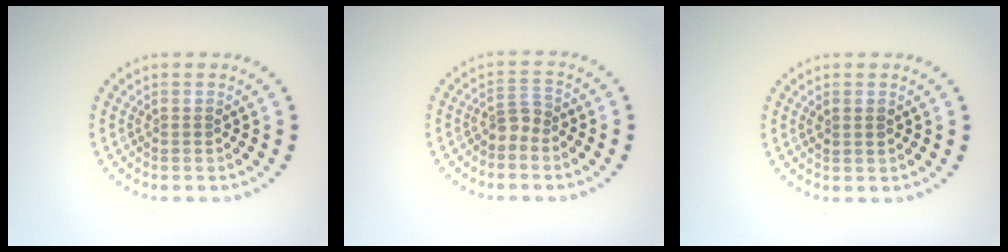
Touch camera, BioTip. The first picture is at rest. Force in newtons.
{"total": 1.8, "press": 1.4, "slide": 1.2}
{"total": 0.9, "press": 0.8, "slide": 0.2}